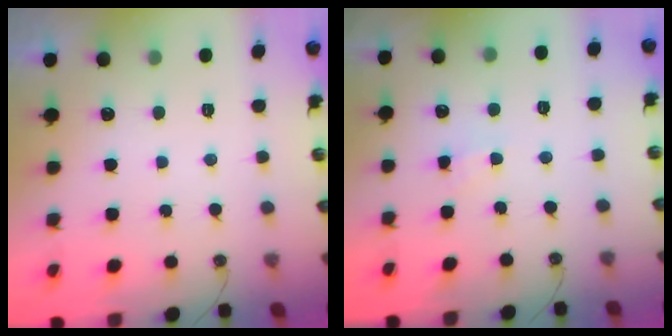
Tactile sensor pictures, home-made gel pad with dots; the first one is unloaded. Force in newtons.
{"total": 2.0, "press": 2.0, "slide": 0.3}